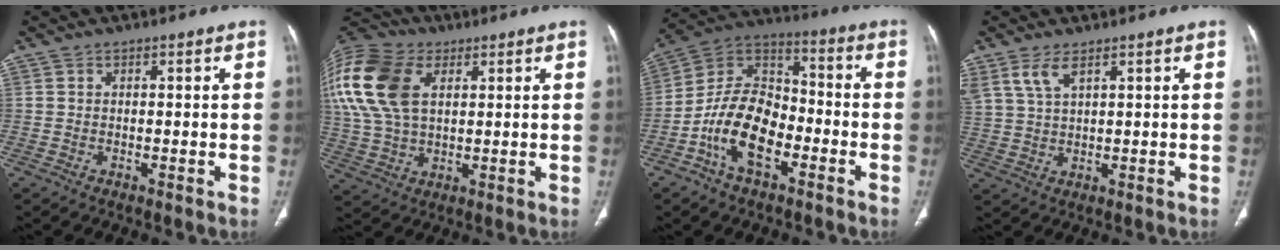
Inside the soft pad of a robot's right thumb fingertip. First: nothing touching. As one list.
[{"total": 23.5, "force": [7.6, 15.3, 16.2], "torque": [-0.387, 0.023, 0.145]}, {"total": 14.8, "force": [-5.8, 8.6, 10.5], "torque": [-0.172, 0.054, -0.109]}, {"total": 5.0, "force": [3.1, 1.7, 3.5], "torque": [-0.083, -0.008, 0.074]}]